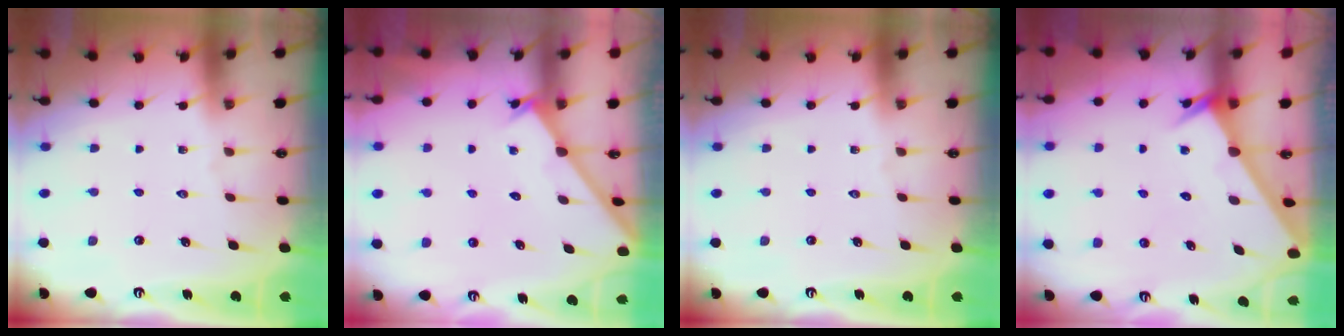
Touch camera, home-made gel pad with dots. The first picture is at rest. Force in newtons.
{"total": 2.3, "press": 2.3, "slide": 0.2}
{"total": 0.0}
{"total": 2.6, "press": 2.6, "slide": 0.0}